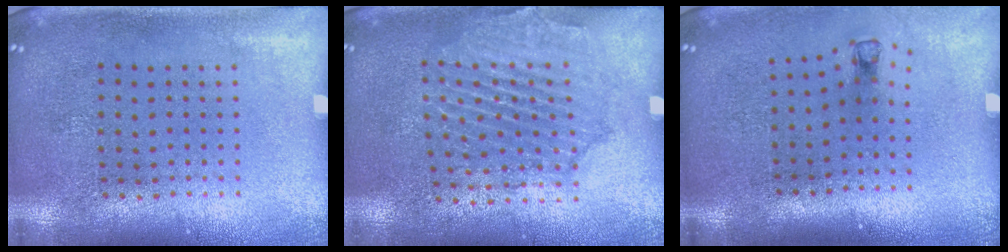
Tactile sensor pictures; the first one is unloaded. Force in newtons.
{"total": 1.6, "press": 1.6, "slide": 0.2}
{"total": 0.7, "press": 0.4, "slide": 0.6}